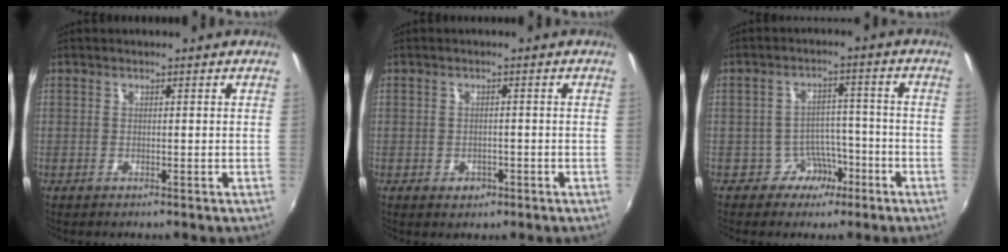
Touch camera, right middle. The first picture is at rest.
{"total": 2.4, "force": [-1.1, 1.9, 0.9], "torque": [-0.017, -0.002, -0.014]}
{"total": 5.5, "force": [-3.5, 4.1, 1.1], "torque": [-0.022, 0.022, -0.046]}